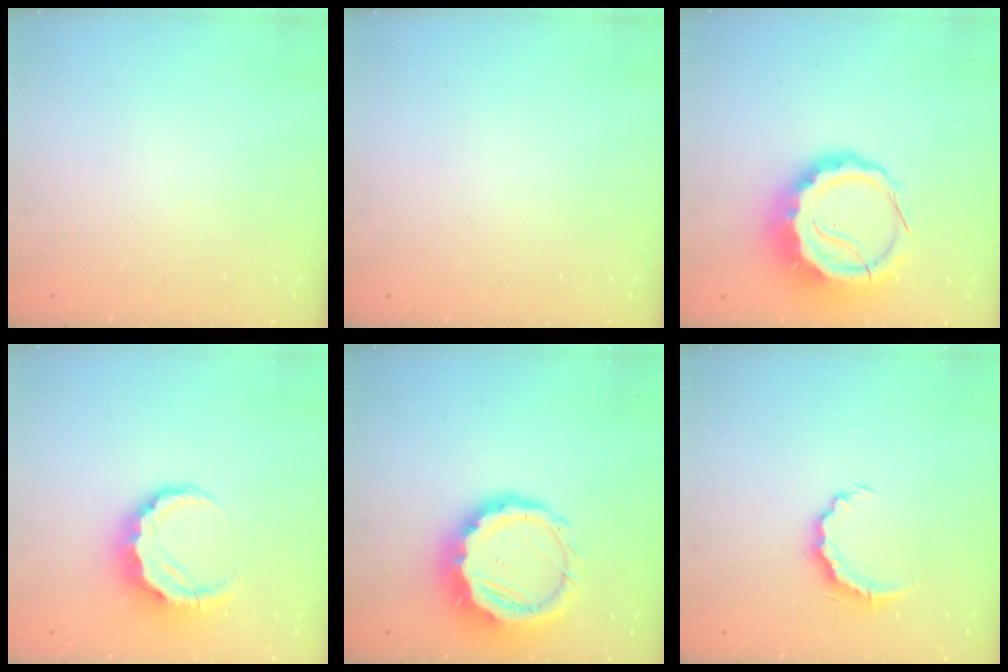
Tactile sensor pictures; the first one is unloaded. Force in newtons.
{"total": 0.0}
{"total": 13.6, "press": 13.3, "slide": 2.7}
{"total": 8.5, "press": 8.3, "slide": 1.8}
{"total": 12.0, "press": 11.8, "slide": 2.4}
{"total": 5.6, "press": 5.6, "slide": 0.7}